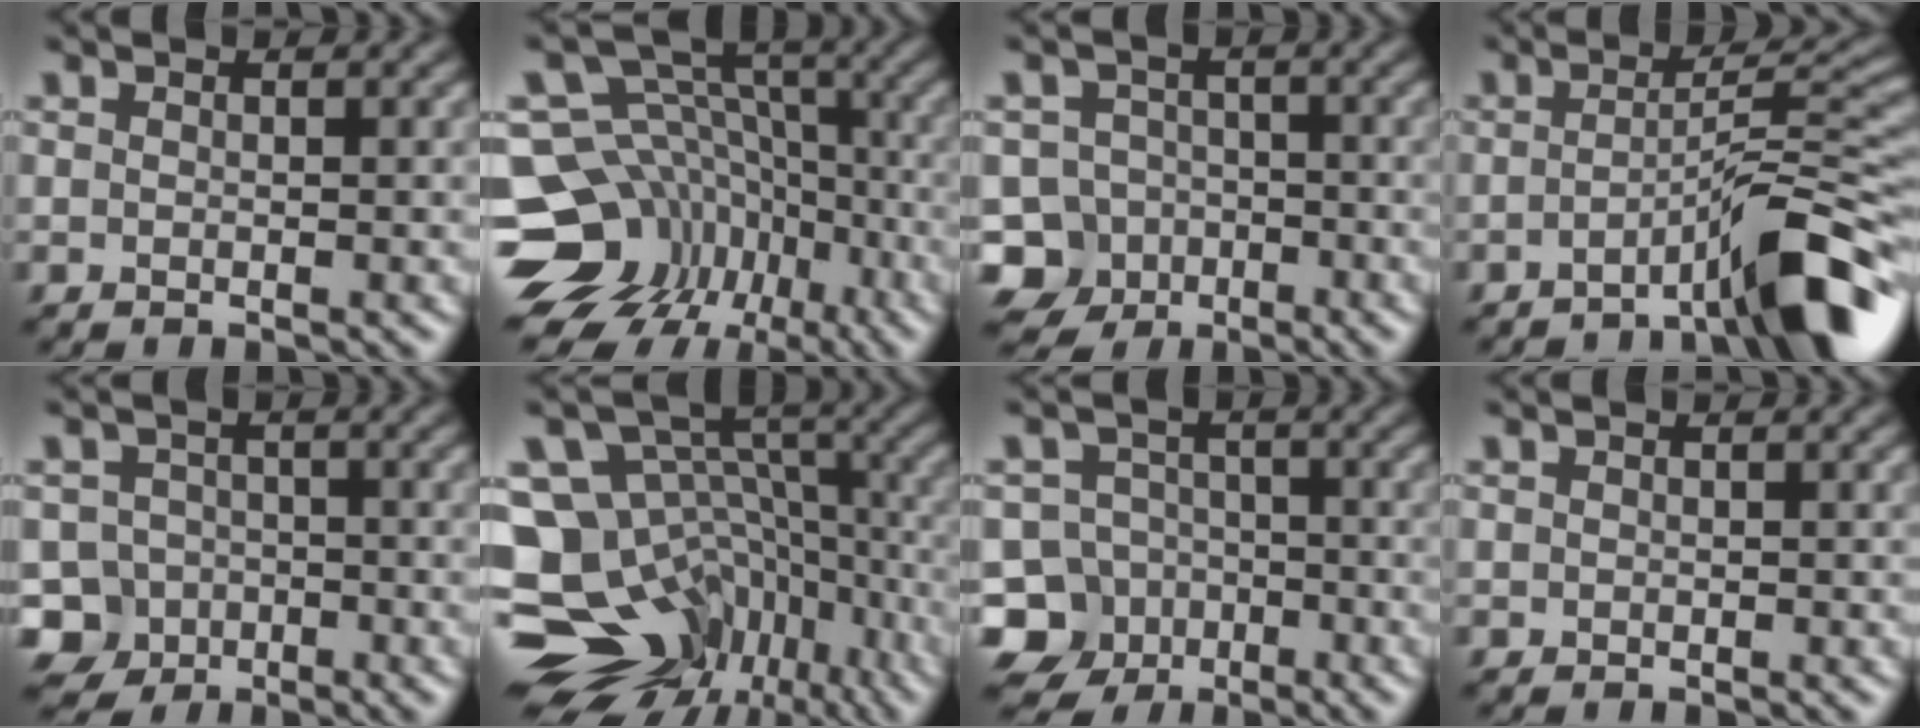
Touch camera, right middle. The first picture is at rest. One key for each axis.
{"total": 13.5, "fx": -6.8, "fy": 10.7, "fz": 4.8, "tx": -0.106, "ty": 0.001, "tz": -0.103}
{"total": 7.9, "fx": -4.8, "fy": 6.1, "fz": 1.5, "tx": -0.011, "ty": -0.016, "tz": -0.103}
{"total": 7.0, "fx": -3.5, "fy": 0.7, "fz": 6.0, "tx": -0.082, "ty": 0.019, "tz": -0.066}
{"total": 6.5, "fx": -3.8, "fy": 5.1, "fz": 1.3, "tx": -0.004, "ty": -0.009, "tz": -0.080}
{"total": 16.5, "fx": -7.7, "fy": 12.6, "fz": 7.5, "tx": -0.153, "ty": -0.005, "tz": -0.091}
{"total": 10.2, "fx": -6.0, "fy": 8.0, "fz": 1.7, "tx": -0.024, "ty": -0.029, "tz": -0.128}
{"total": 0.0}